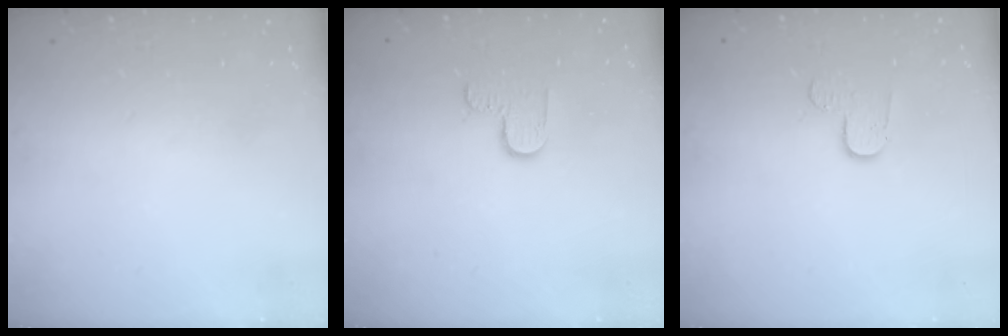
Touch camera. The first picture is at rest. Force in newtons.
{"total": 5.1, "press": 5.0, "slide": 0.5}
{"total": 5.5, "press": 5.5, "slide": 0.5}